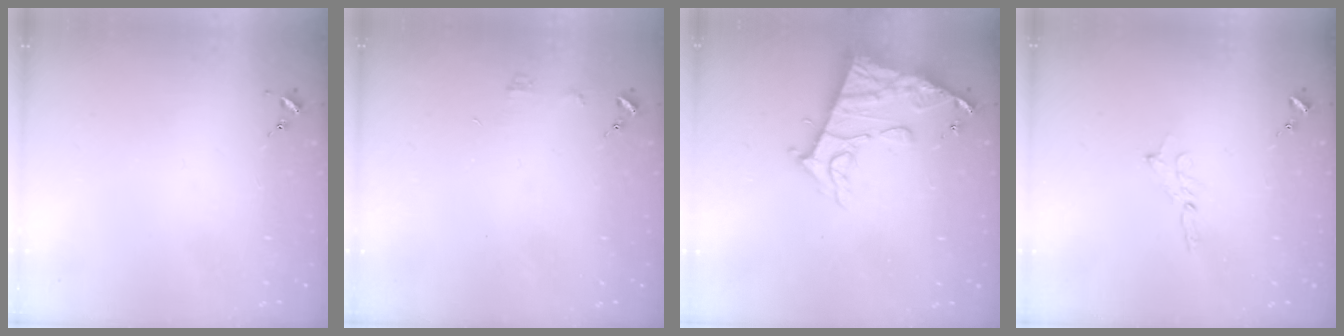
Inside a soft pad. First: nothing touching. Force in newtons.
{"total": 3.9, "press": 3.8, "slide": 0.5}
{"total": 14.9, "press": 14.8, "slide": 1.4}
{"total": 2.3, "press": 2.3, "slide": 0.2}